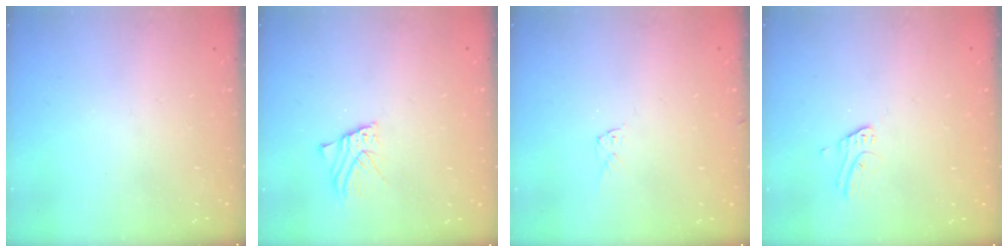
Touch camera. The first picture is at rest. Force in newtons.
{"total": 3.1, "press": 3.1, "slide": 0.2}
{"total": 3.9, "press": 3.9, "slide": 0.2}
{"total": 3.4, "press": 3.4, "slide": 0.4}